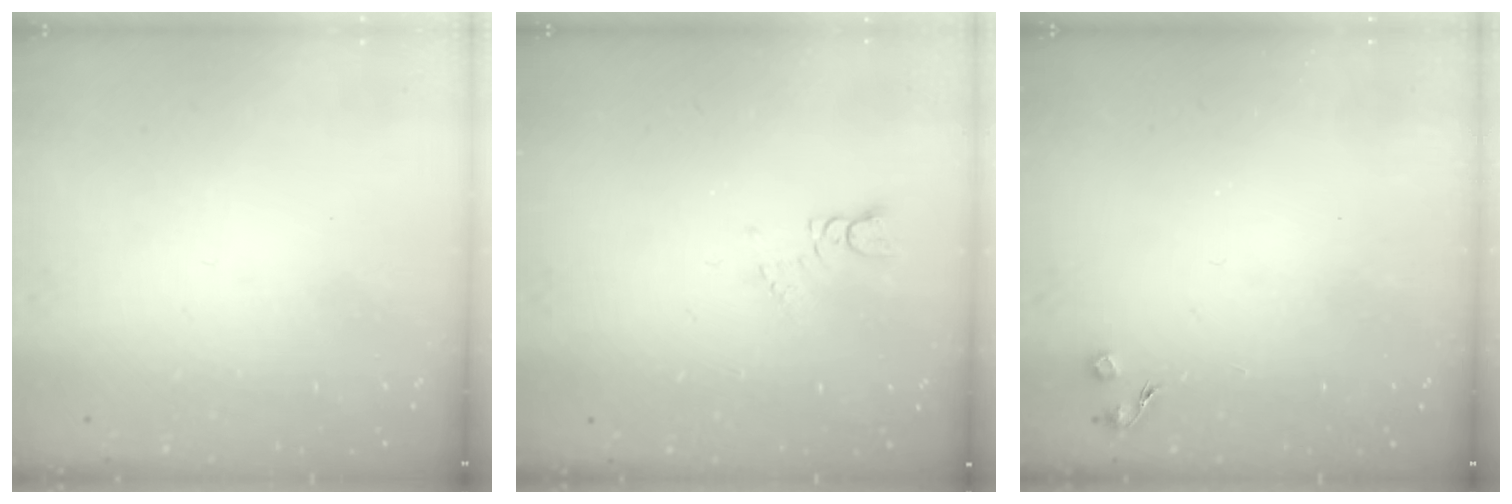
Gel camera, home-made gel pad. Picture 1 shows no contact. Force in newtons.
{"total": 1.9, "press": 1.8, "slide": 0.3}
{"total": 3.9, "press": 3.8, "slide": 0.7}